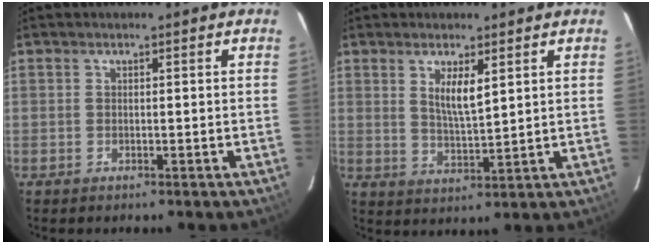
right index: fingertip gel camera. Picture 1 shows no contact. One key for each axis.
{"total": 5.5, "fx": 2.3, "fy": 1.5, "fz": 4.7, "tx": -0.085, "ty": -0.007, "tz": 0.045}